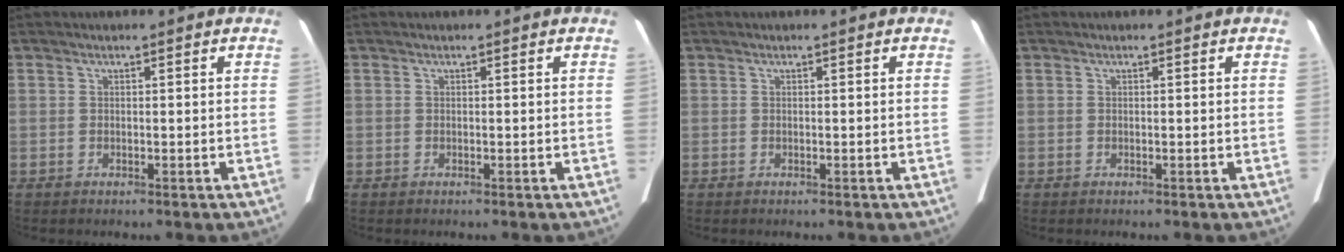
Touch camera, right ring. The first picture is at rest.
{"total": 0.0}
{"total": 0.0}
{"total": 0.0}